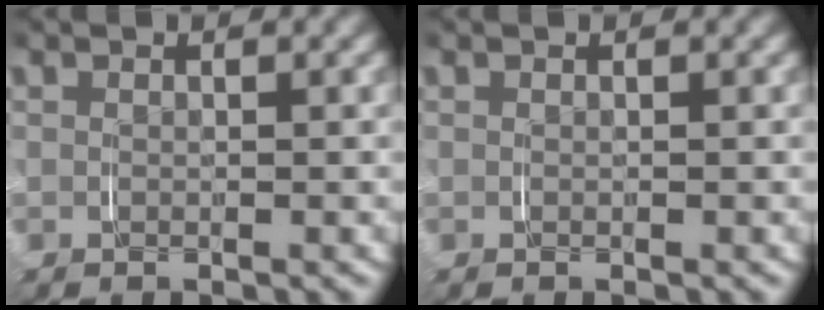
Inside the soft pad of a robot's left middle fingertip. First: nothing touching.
{"total": 0.0}